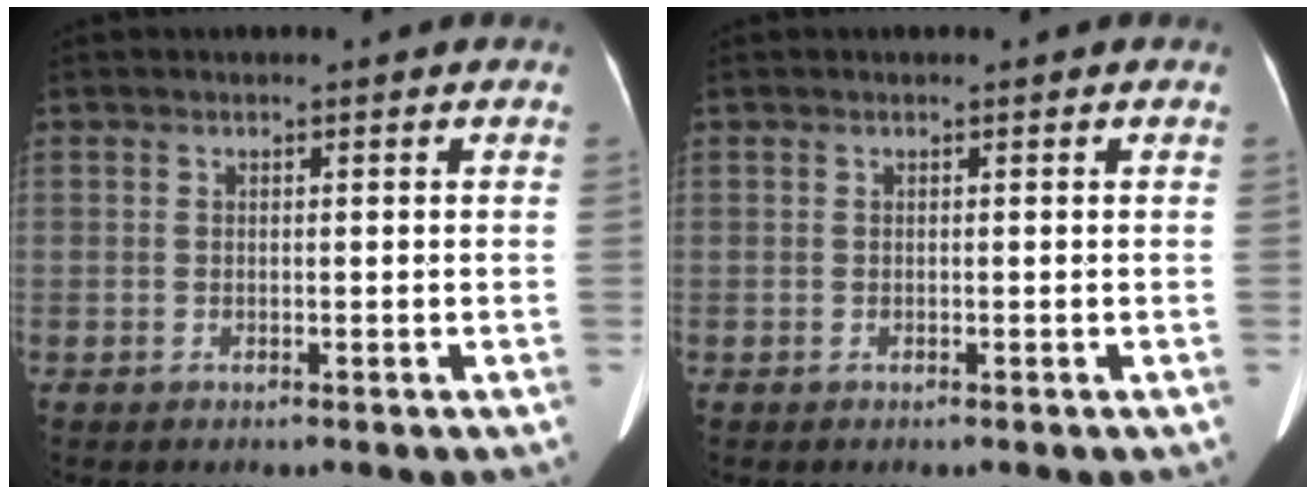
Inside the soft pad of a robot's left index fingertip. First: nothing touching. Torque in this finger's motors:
{"motor_torque": [0.05, 0.01, 0.00, 0.00]}